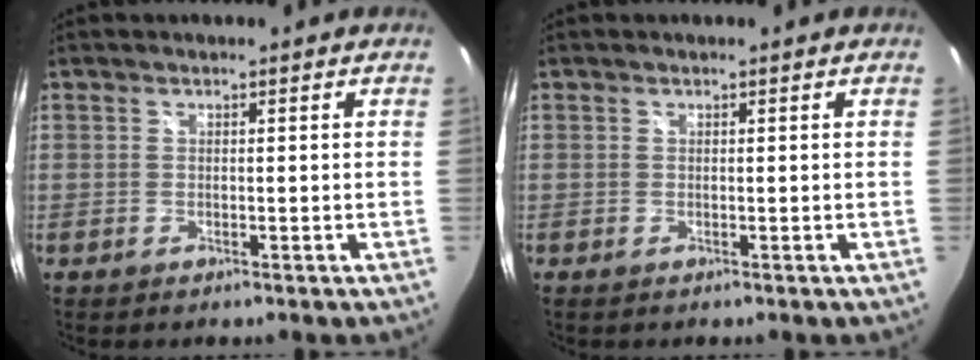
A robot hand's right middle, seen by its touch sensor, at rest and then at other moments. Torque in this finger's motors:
{"motor_torque": [-0.02, -0.07, 0.00, 0.00]}